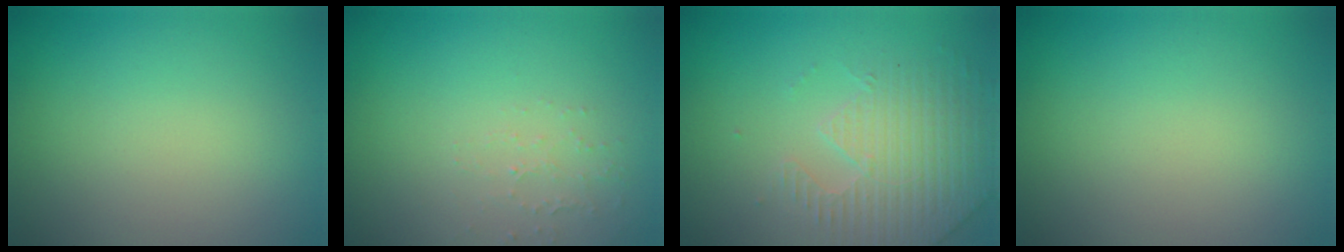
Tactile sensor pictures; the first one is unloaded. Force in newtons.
{"total": 1.3, "press": 1.3, "slide": 0.4}
{"total": 4.4, "press": 4.3, "slide": 1.0}
{"total": 0.0}